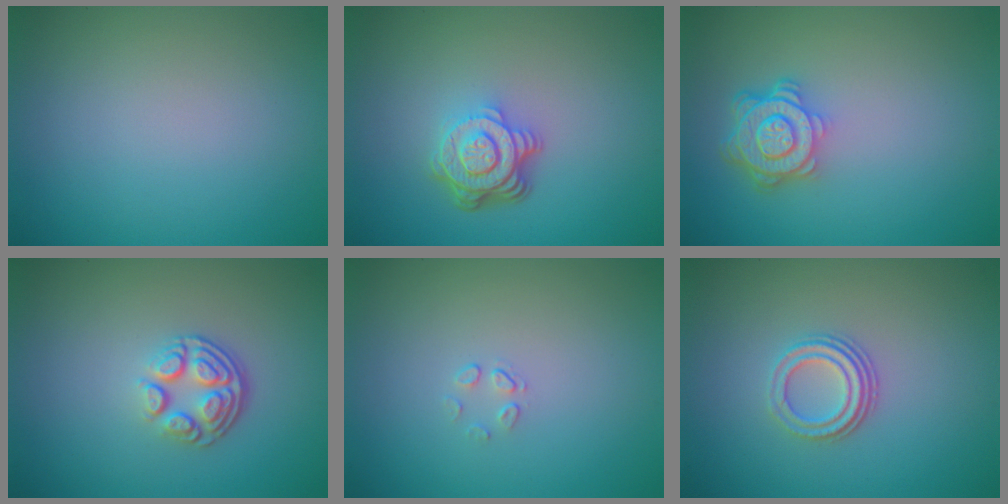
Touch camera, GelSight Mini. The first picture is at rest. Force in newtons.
{"total": 4.9, "press": 3.5, "slide": 3.4}
{"total": 4.7, "press": 3.6, "slide": 3.1}
{"total": 3.9, "press": 2.7, "slide": 2.8}
{"total": 0.7, "press": 0.4, "slide": 0.6}
{"total": 2.9, "press": 2.2, "slide": 1.9}